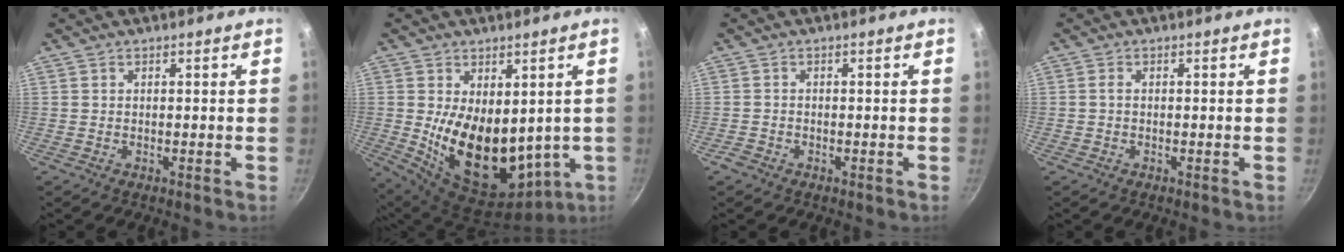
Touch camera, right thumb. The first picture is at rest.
{"total": 18.9, "force": [0.6, 11.4, 15.1], "torque": [-0.230, -0.039, 0.045]}
{"total": 1.7, "force": [-1.1, 1.1, 0.5], "torque": [-0.013, 0.010, -0.020]}
{"total": 1.0, "force": [-0.1, 0.7, 0.8], "torque": [-0.014, 0.004, -0.002]}